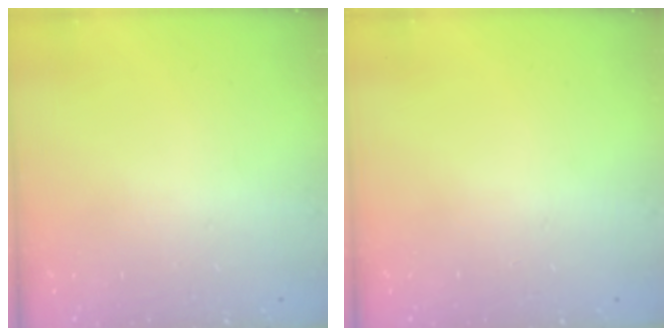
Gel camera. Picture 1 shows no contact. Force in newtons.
{"total": 0.0}